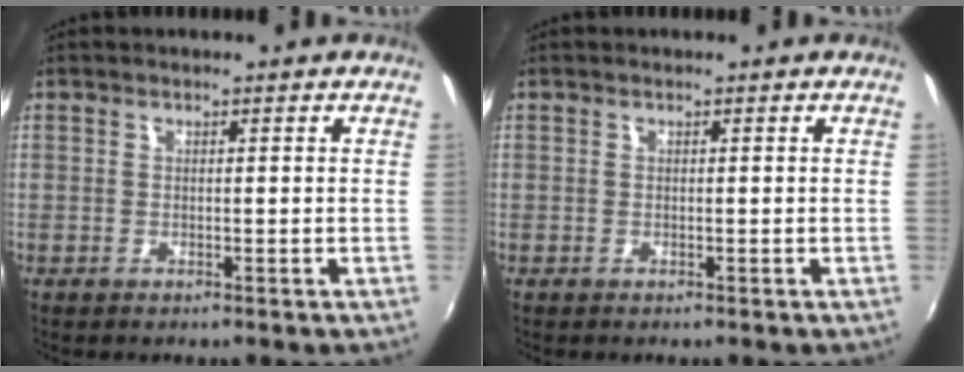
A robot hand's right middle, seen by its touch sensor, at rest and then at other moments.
{"total": 0.0}